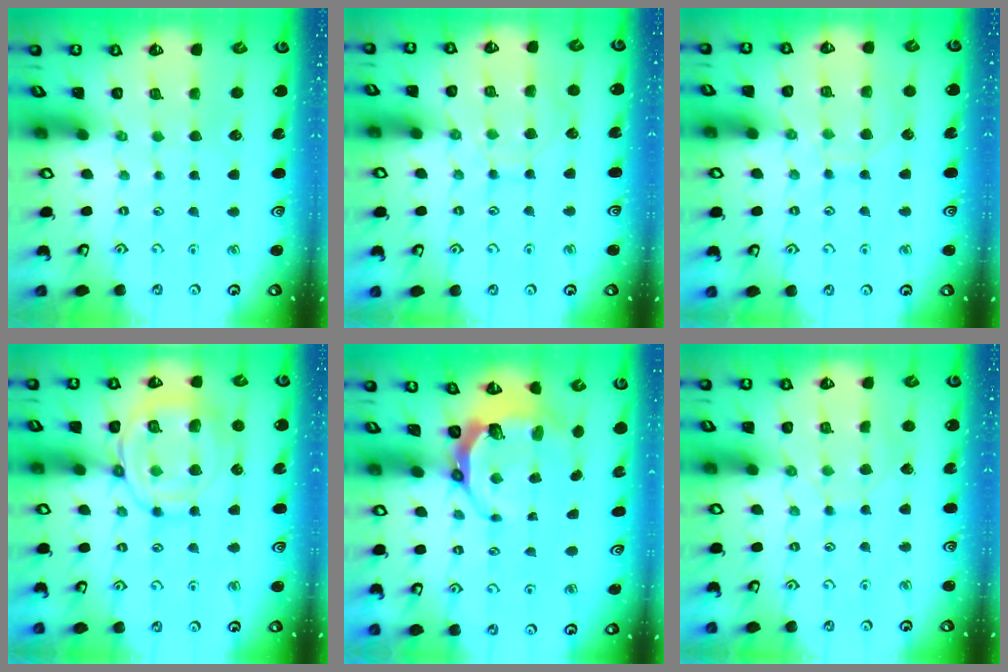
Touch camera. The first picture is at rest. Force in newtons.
{"total": 8.7, "press": 8.6, "slide": 0.7}
{"total": 8.1, "press": 8.1, "slide": 0.7}
{"total": 13.9, "press": 13.8, "slide": 1.2}
{"total": 7.5, "press": 6.3, "slide": 4.2}
{"total": 5.7, "press": 5.7, "slide": 0.2}